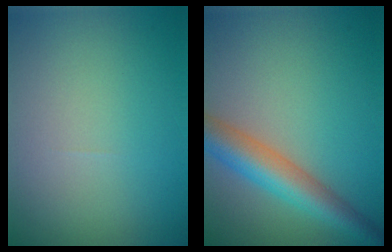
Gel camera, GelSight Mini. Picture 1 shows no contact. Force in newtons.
{"total": 5.5, "press": 5.5, "slide": 0.2}